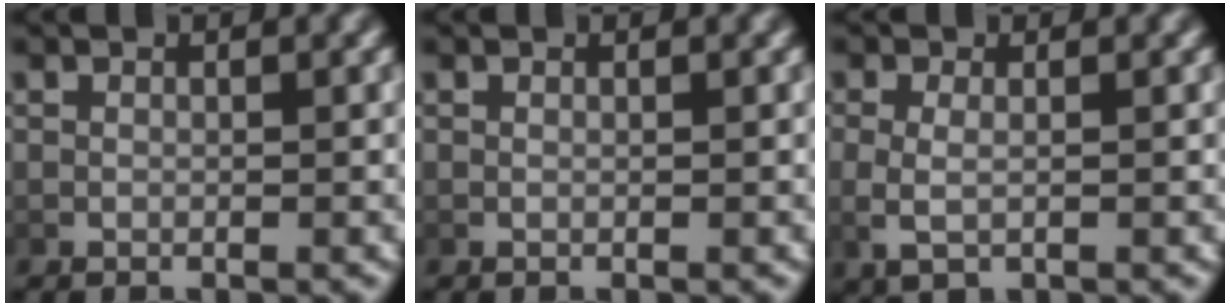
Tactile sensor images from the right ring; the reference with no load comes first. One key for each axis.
{"total": 0.0}
{"total": 2.7, "fx": 0.0, "fy": 1.5, "fz": 2.3, "tx": -0.064, "ty": -0.013, "tz": 0.011}